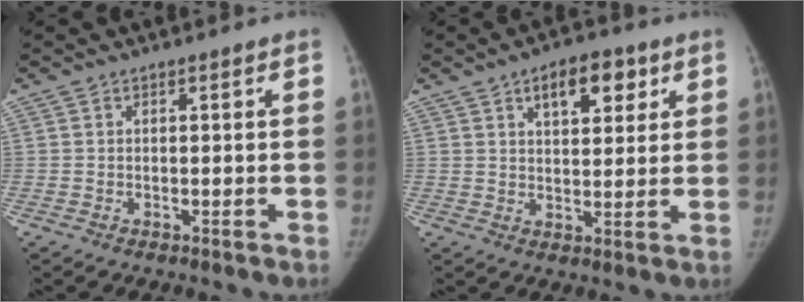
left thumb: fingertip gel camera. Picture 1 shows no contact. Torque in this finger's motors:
{"motor_torque": [0.07, 0.21, 0.26, 0.19, 0.02]}